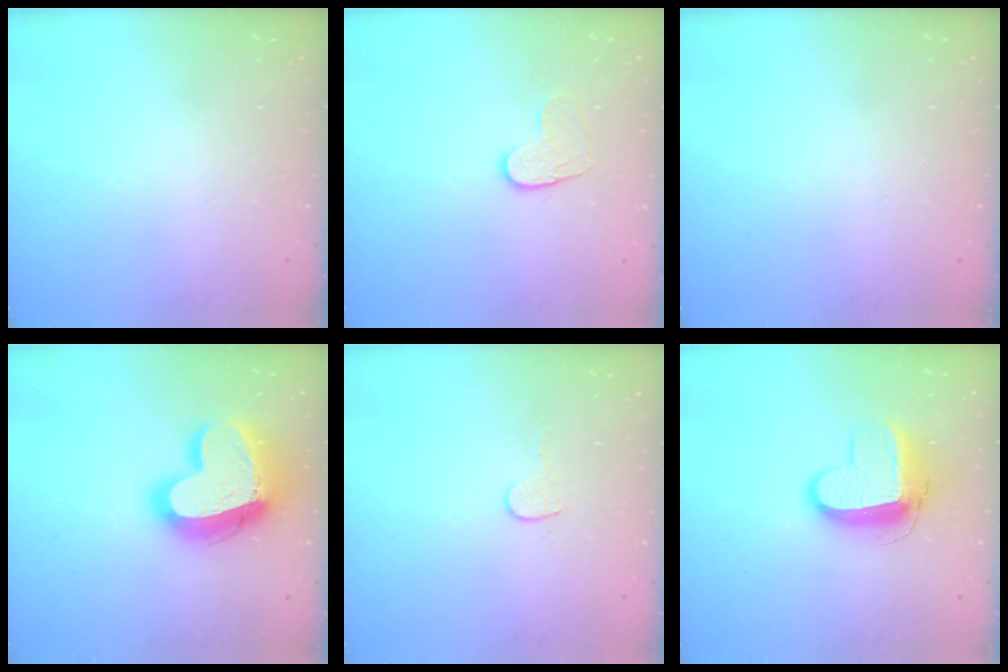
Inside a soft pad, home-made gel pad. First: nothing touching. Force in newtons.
{"total": 4.9, "press": 4.8, "slide": 0.5}
{"total": 0.0}
{"total": 21.0, "press": 20.9, "slide": 1.9}
{"total": 4.7, "press": 4.7, "slide": 0.4}
{"total": 11.1, "press": 11.1, "slide": 1.0}